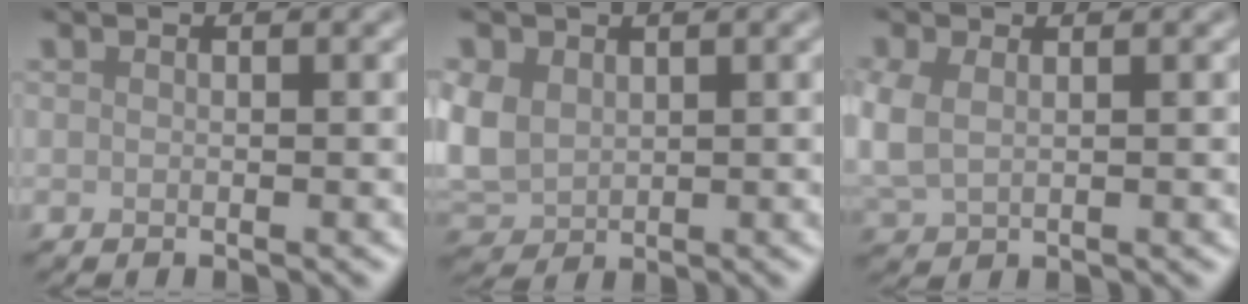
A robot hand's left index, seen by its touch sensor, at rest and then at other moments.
{"total": 3.9, "force": [0.8, 3.0, 2.4], "torque": [-0.083, 0.001, 0.021]}
{"total": 3.3, "force": [0.4, 2.2, 2.4], "torque": [-0.080, -0.005, 0.017]}